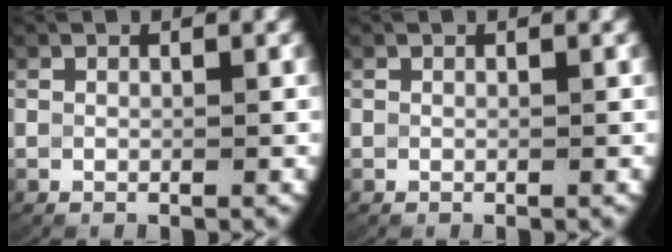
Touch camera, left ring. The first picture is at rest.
{"total": 0.0}